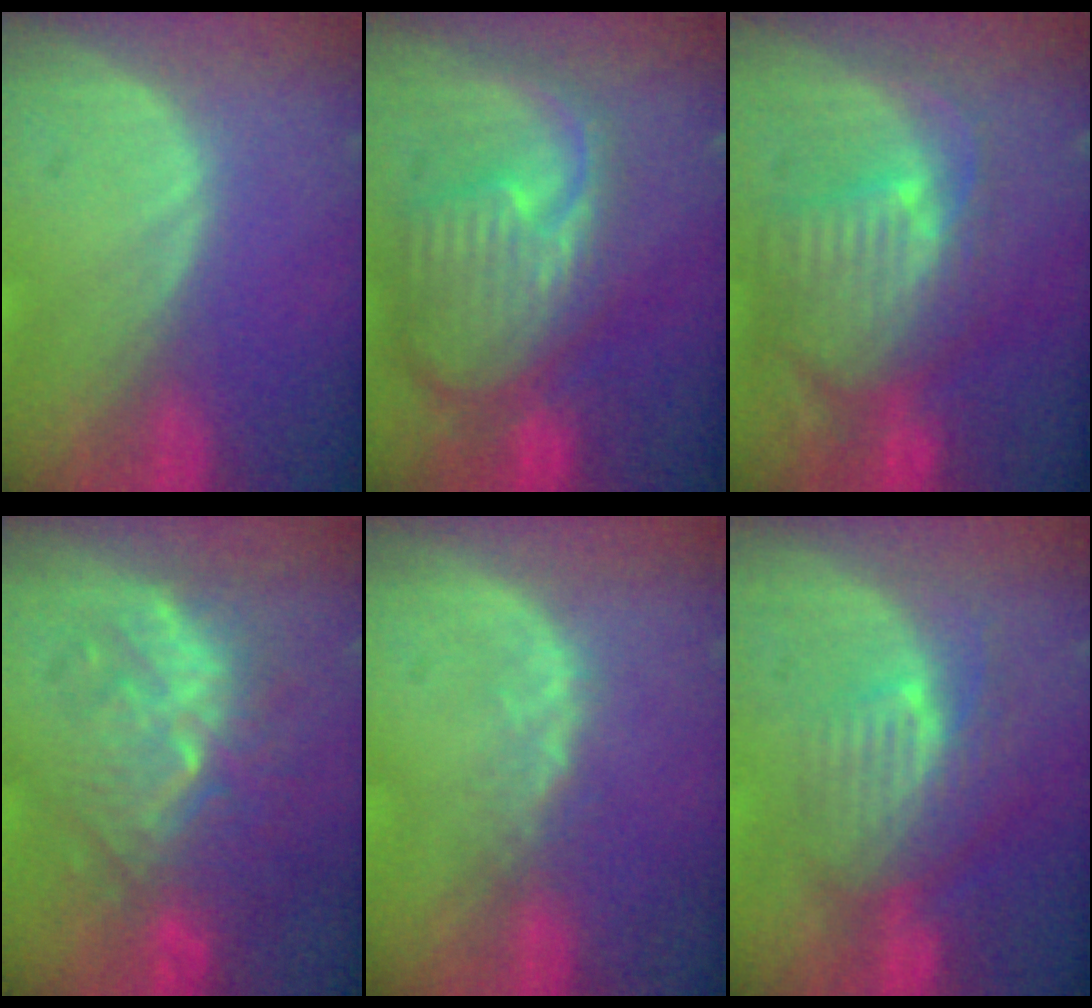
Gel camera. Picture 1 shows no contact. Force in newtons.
{"total": 11.8, "press": 10.2, "slide": 6.0}
{"total": 10.5, "press": 9.3, "slide": 4.8}
{"total": 9.4, "press": 9.0, "slide": 2.7}
{"total": 2.6, "press": 2.1, "slide": 1.5}
{"total": 8.2, "press": 7.3, "slide": 3.7}